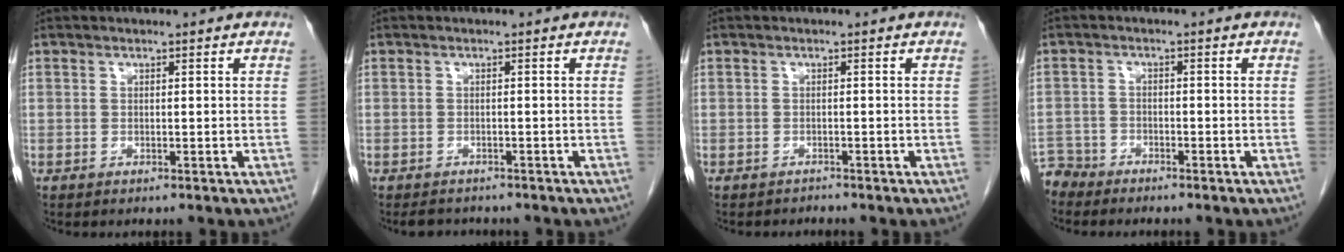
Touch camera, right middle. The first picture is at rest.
{"total": 2.9, "force": [-2.6, 1.0, 0.6], "torque": [-0.013, -0.006, -0.036]}
{"total": 0.7, "force": [-0.6, 0.0, -0.3], "torque": [-0.006, -0.007, -0.011]}
{"total": 3.7, "force": [-3.5, 0.9, -0.7], "torque": [0.016, -0.006, -0.069]}